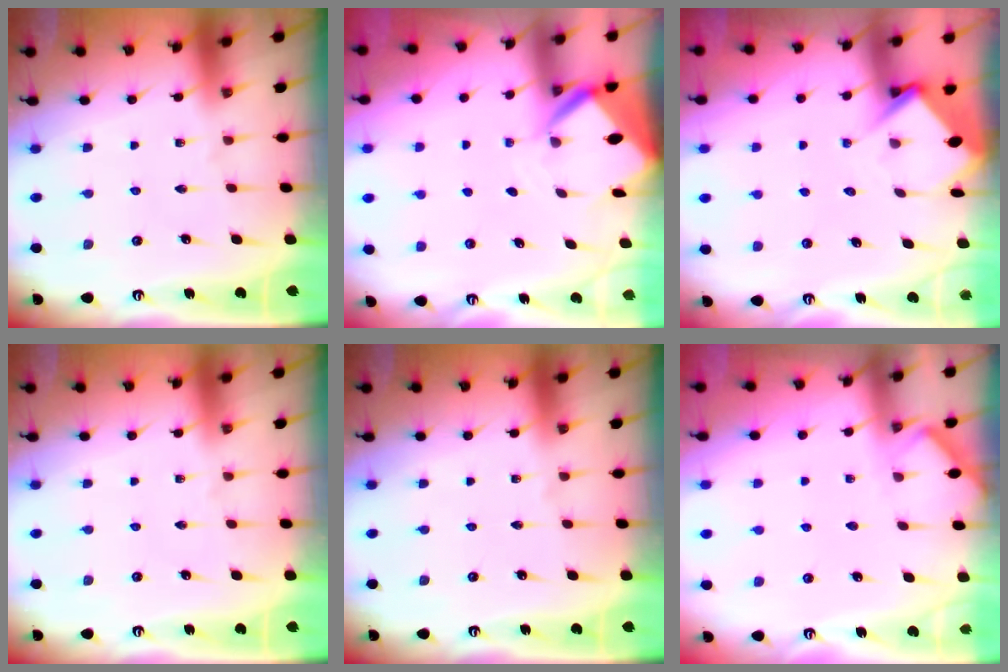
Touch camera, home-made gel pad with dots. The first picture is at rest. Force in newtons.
{"total": 4.8, "press": 4.8, "slide": 0.1}
{"total": 4.9, "press": 4.8, "slide": 0.6}
{"total": 0.0}
{"total": 0.0}
{"total": 3.0, "press": 2.9, "slide": 0.3}